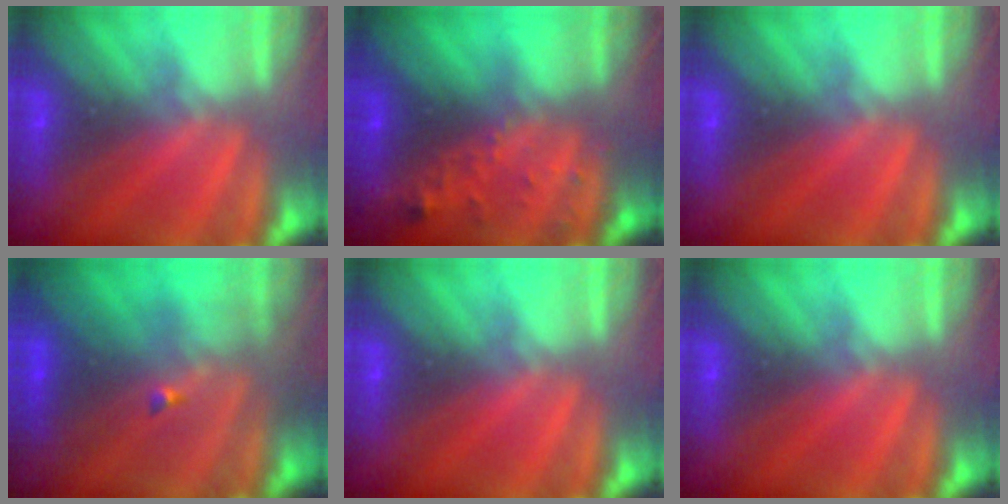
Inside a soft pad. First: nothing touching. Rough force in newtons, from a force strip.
{"total": 7.0}
{"total": 0.0}
{"total": 4.1}
{"total": 0.0}
{"total": 0.0}